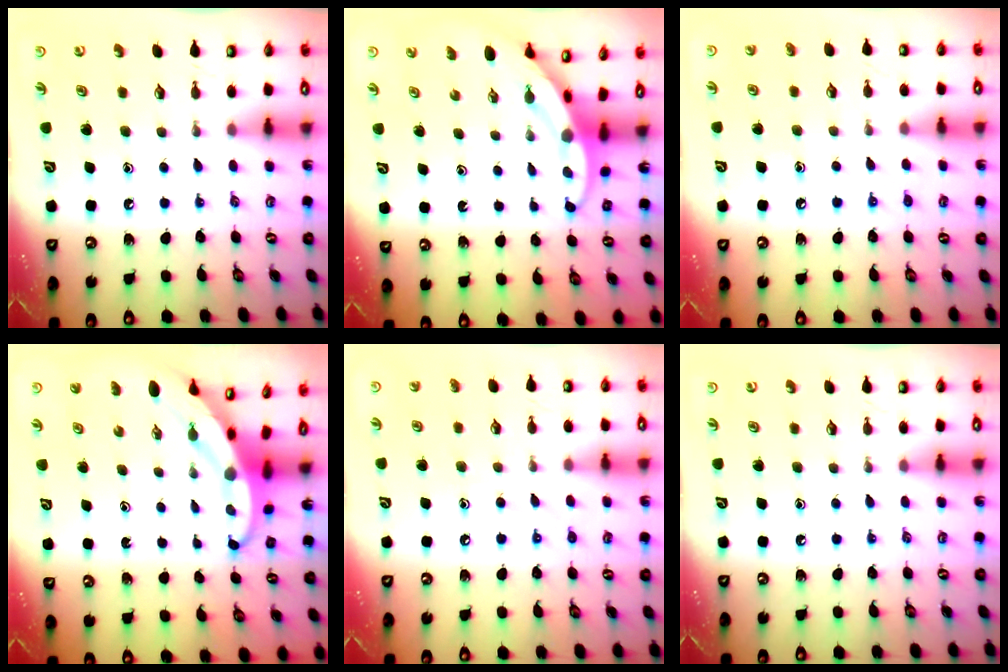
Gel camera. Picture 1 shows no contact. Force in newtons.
{"total": 3.1, "press": 3.1, "slide": 0.3}
{"total": 4.7, "press": 4.7, "slide": 0.6}
{"total": 4.9, "press": 4.9, "slide": 0.4}
{"total": 6.9, "press": 6.9, "slide": 0.7}
{"total": 0.0}